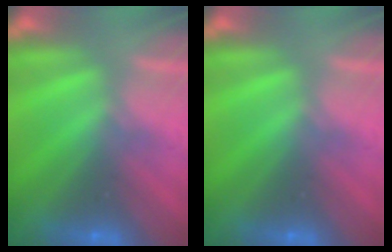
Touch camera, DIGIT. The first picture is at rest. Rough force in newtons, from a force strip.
{"total": 0.0}